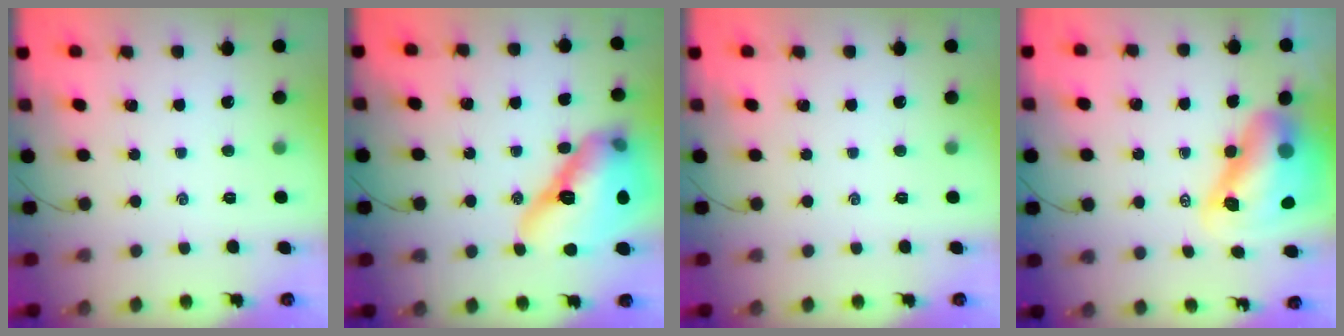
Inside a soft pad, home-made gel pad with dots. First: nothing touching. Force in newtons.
{"total": 19.7, "press": 18.9, "slide": 5.7}
{"total": 0.0}
{"total": 12.9, "press": 12.3, "slide": 4.0}